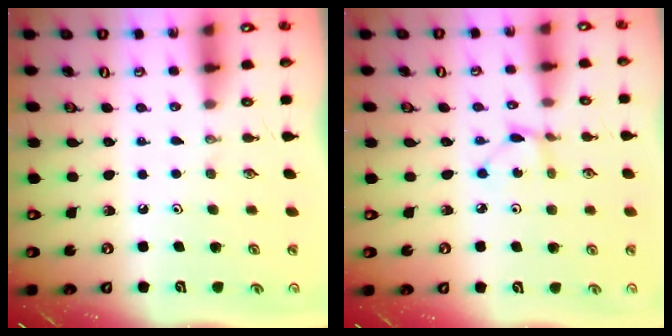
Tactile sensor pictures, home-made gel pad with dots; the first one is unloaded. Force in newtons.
{"total": 2.2, "press": 2.2, "slide": 0.3}